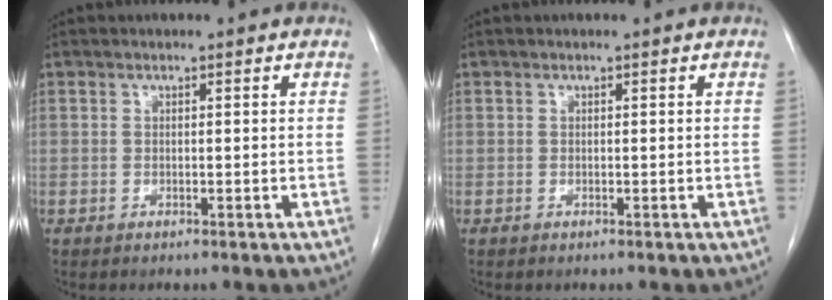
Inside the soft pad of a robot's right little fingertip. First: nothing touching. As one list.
[{"total": 0.0}]